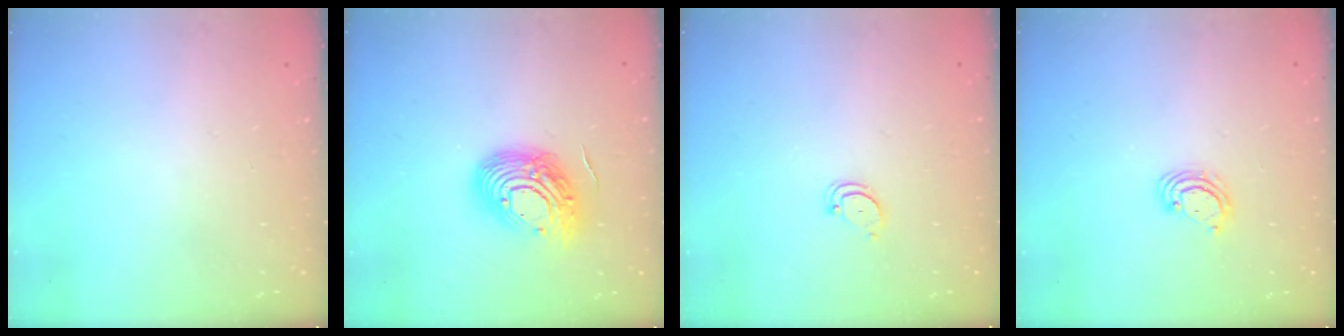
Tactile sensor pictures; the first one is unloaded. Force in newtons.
{"total": 16.1, "press": 16.0, "slide": 1.1}
{"total": 2.4, "press": 2.4, "slide": 0.2}
{"total": 2.8, "press": 2.8, "slide": 0.3}